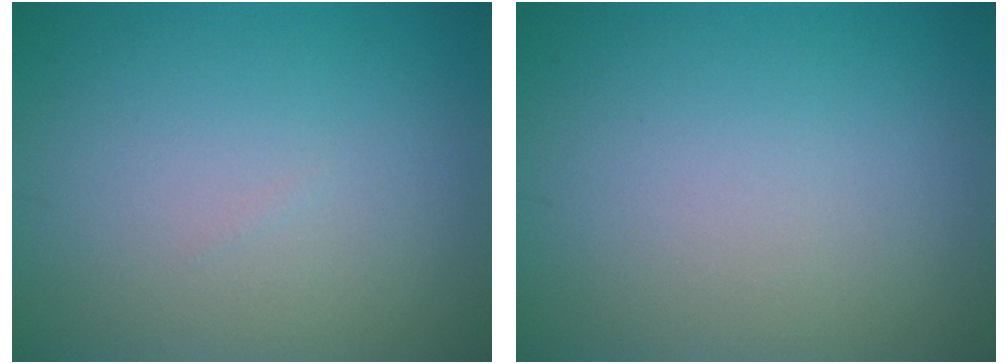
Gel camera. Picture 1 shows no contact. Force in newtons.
{"total": 0.0}